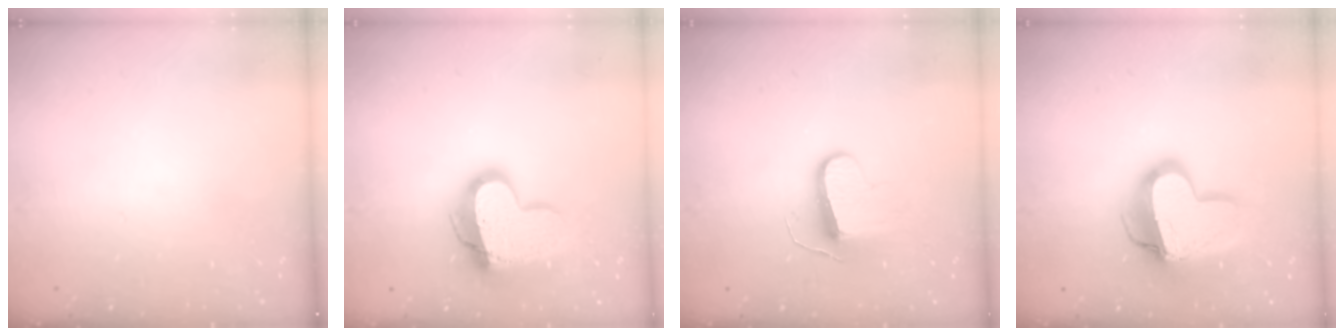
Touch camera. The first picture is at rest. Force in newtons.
{"total": 16.7, "press": 16.7, "slide": 1.1}
{"total": 9.3, "press": 9.3, "slide": 0.5}
{"total": 17.7, "press": 17.6, "slide": 1.5}